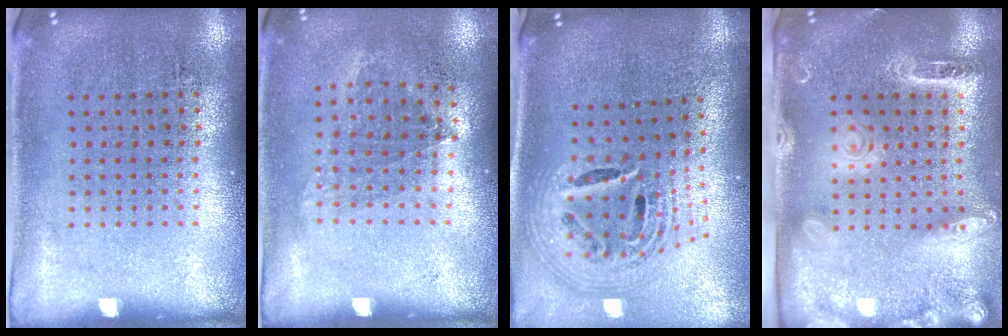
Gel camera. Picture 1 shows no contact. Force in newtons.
{"total": 1.0, "press": 0.8, "slide": 0.6}
{"total": 2.7, "press": 1.9, "slide": 1.9}
{"total": 2.5, "press": 2.0, "slide": 1.6}